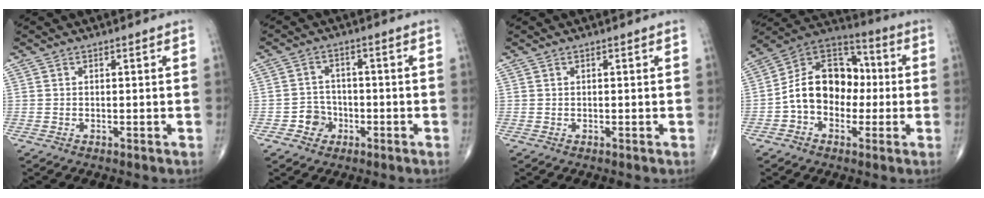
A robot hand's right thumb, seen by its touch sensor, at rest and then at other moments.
{"total": 4.5, "force": [-1.9, 3.9, 1.0], "torque": [0.011, 0.017, -0.035]}
{"total": 0.0}
{"total": 15.0, "force": [-1.3, 11.0, 10.2], "torque": [-0.137, 0.046, -0.037]}